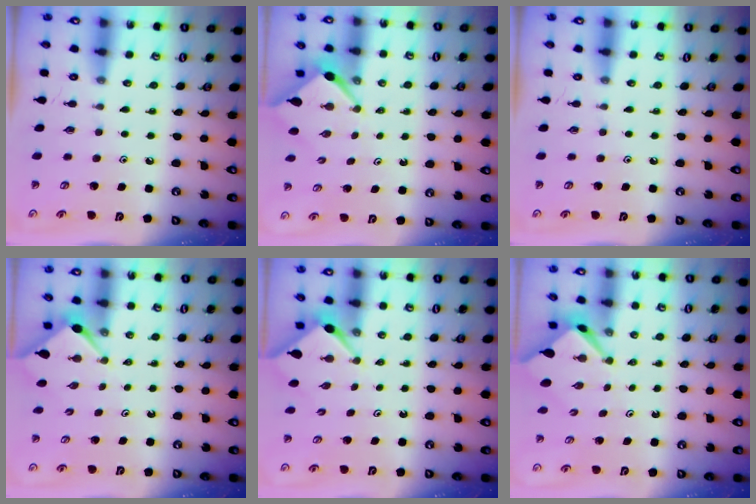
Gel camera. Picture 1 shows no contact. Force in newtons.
{"total": 2.5, "press": 2.5, "slide": 0.3}
{"total": 0.0}
{"total": 2.9, "press": 2.9, "slide": 0.4}
{"total": 3.0, "press": 2.9, "slide": 0.4}
{"total": 2.2, "press": 2.2, "slide": 0.2}